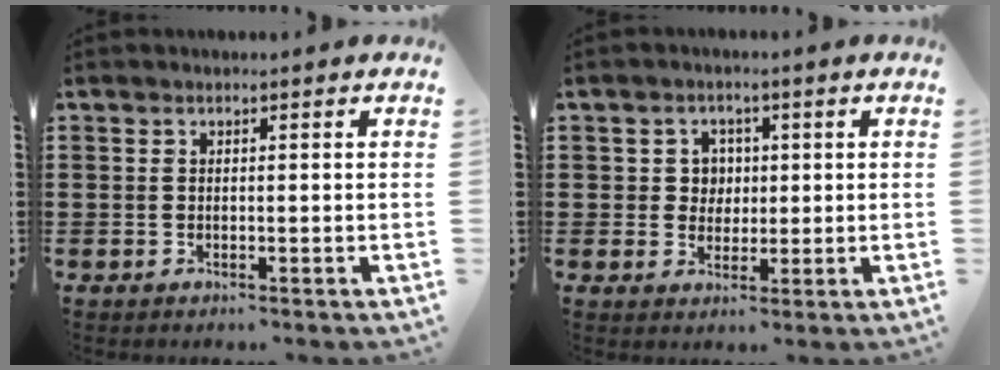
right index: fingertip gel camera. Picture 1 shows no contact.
{"total": 3.5, "force": [0.6, 3.3, 1.2], "torque": [-0.037, 0.011, 0.007]}